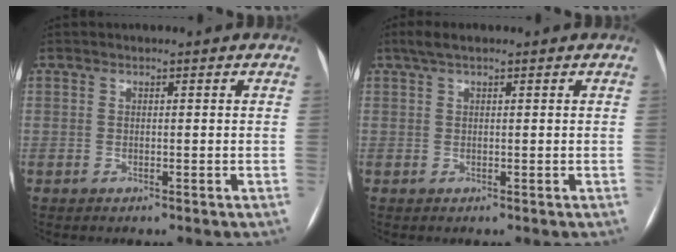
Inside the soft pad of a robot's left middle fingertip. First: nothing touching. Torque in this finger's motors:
{"motor_torque": [0.22, -0.14, 0.02, 0.00]}